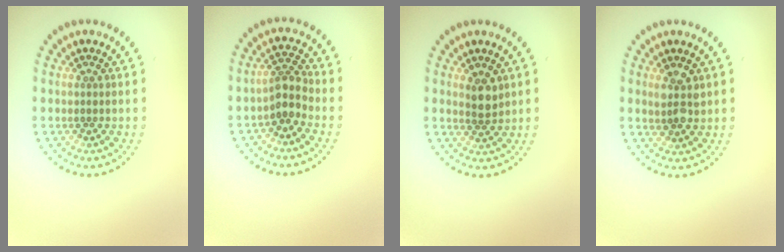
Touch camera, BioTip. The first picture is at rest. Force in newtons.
{"total": 2.5, "press": 2.0, "slide": 1.5}
{"total": 1.9, "press": 1.8, "slide": 0.9}
{"total": 2.3, "press": 2.1, "slide": 0.8}